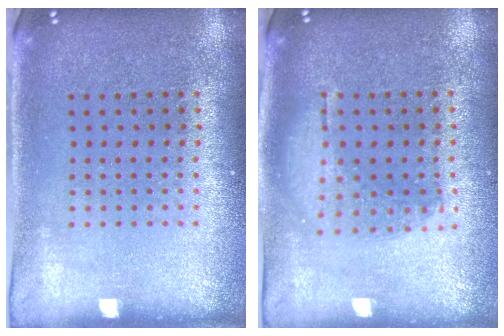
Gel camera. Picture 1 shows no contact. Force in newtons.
{"total": 1.2, "press": 1.1, "slide": 0.5}